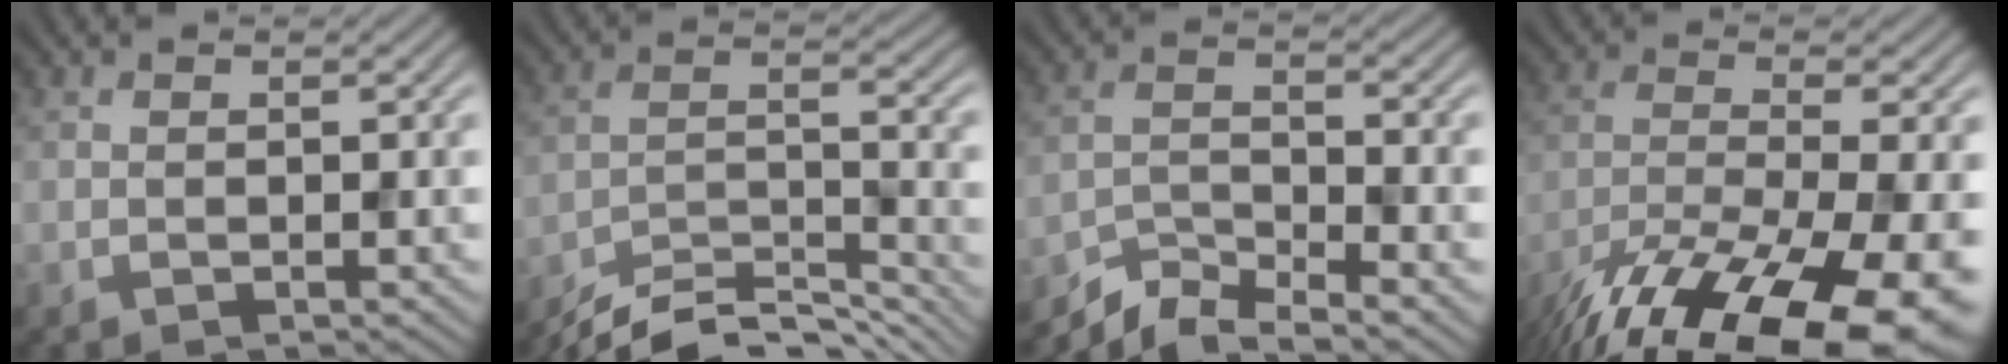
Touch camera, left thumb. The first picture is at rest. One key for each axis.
{"total": 10.4, "fx": -9.3, "fy": 2.2, "fz": 4.3, "tx": -0.077, "ty": -0.002, "tz": -0.156}
{"total": 5.7, "fx": -5.0, "fy": 1.1, "fz": 2.5, "tx": -0.050, "ty": -0.007, "tz": -0.101}
{"total": 18.9, "fx": -13.4, "fy": 5.8, "fz": 12.1, "tx": -0.246, "ty": -0.069, "tz": -0.199}